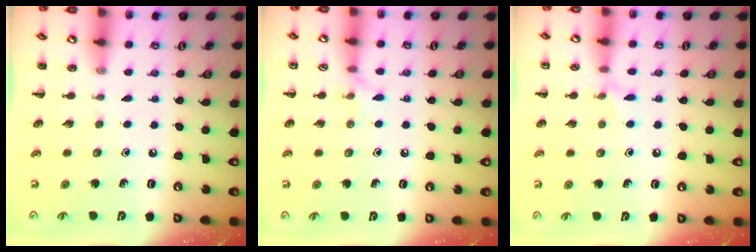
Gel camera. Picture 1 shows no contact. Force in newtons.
{"total": 5.4, "press": 5.2, "slide": 1.5}
{"total": 5.8, "press": 5.5, "slide": 1.9}